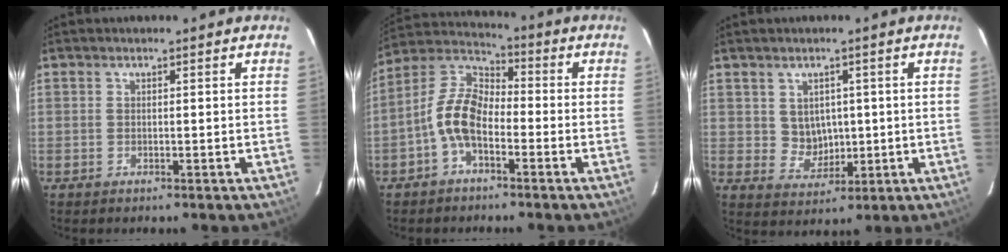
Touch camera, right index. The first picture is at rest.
{"total": 9.2, "force": [-3.6, 4.8, 6.9], "torque": [-0.150, 0.018, -0.077]}
{"total": 4.9, "force": [0.9, 4.5, 1.7], "torque": [-0.031, 0.006, 0.029]}